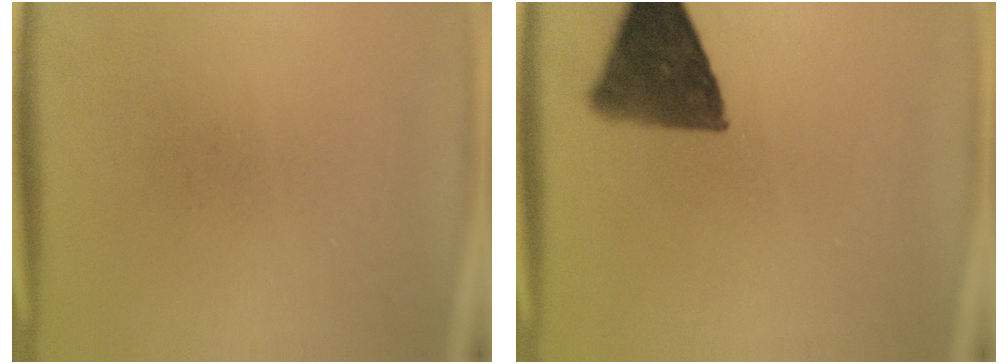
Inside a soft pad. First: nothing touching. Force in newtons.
{"total": 11.1}